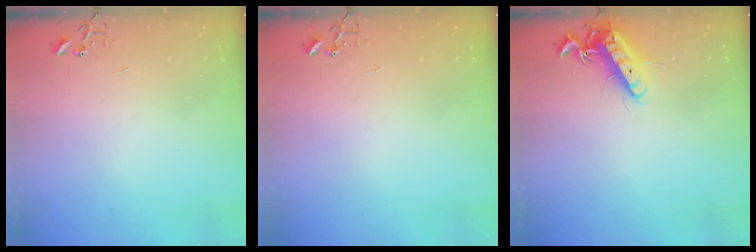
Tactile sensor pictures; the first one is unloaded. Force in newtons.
{"total": 0.0}
{"total": 12.7, "press": 12.6, "slide": 1.5}